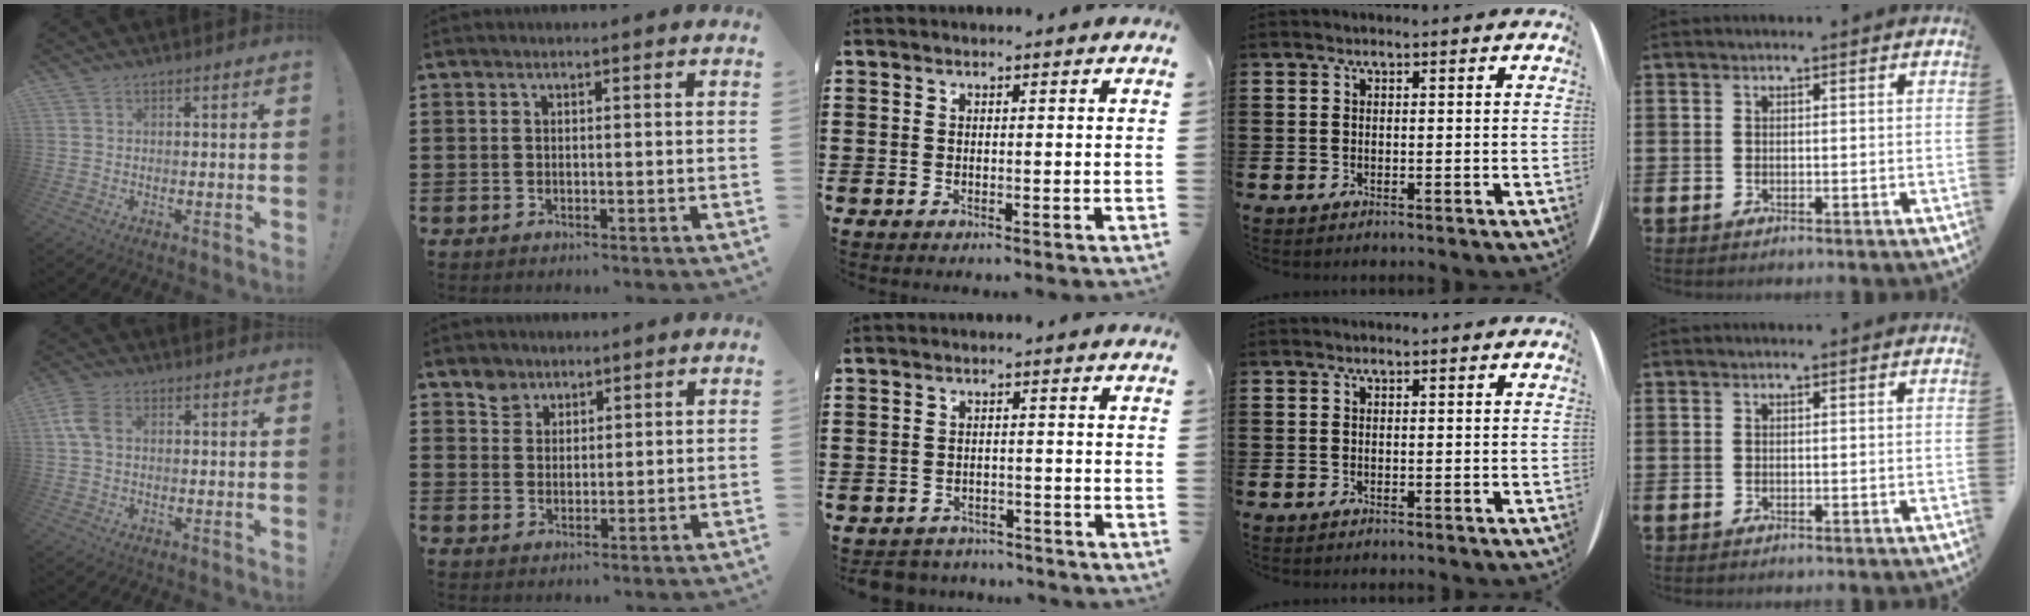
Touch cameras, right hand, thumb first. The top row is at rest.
{"thumb": {"total": 5.5, "force": [0.9, 3.5, 4.1], "torque": [-0.087, 0.006, 0.016]}, "index": {"total": 3.4, "force": [2.5, 2.4, 0.2], "torque": [-0.016, 0.009, 0.048]}, "middle": {"total": 2.6, "force": [-2.6, 0.4, -0.2], "torque": [-0.006, -0.003, -0.057]}}